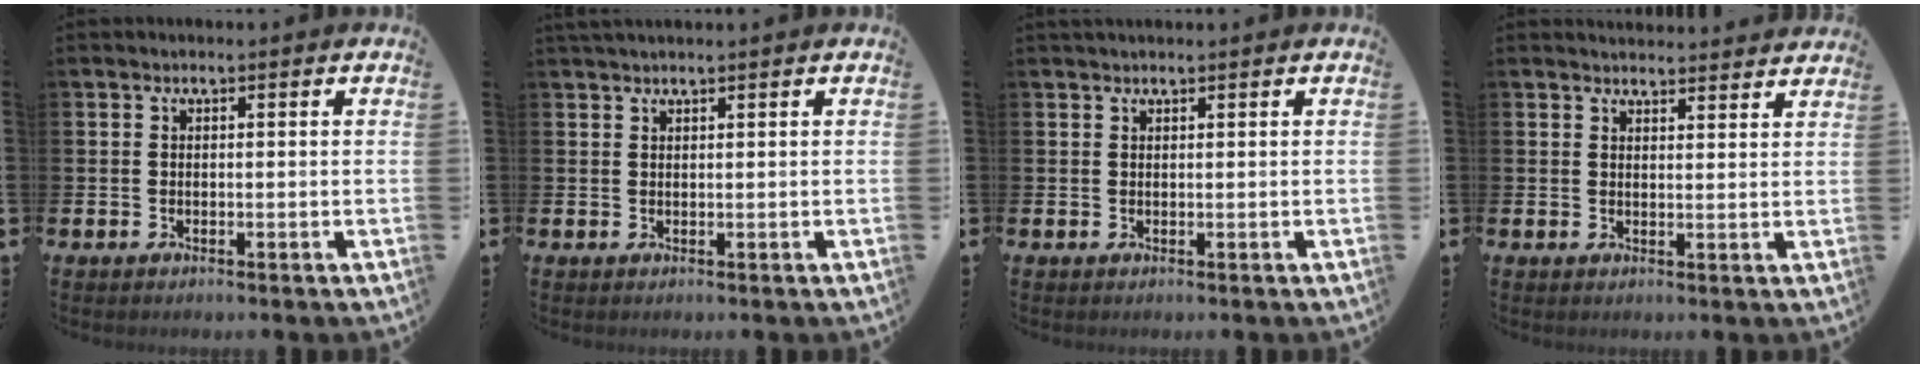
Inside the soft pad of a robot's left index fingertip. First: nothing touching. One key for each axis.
{"total": 1.1, "fx": 1.0, "fy": -0.1, "fz": 0.3, "tx": -0.006, "ty": 0.000, "tz": 0.019}
{"total": 0.8, "fx": 0.7, "fy": 0.0, "fz": 0.3, "tx": 0.004, "ty": -0.002, "tz": 0.011}
{"total": 3.0, "fx": 3.0, "fy": 0.2, "fz": 0.0, "tx": 0.005, "ty": -0.022, "tz": 0.053}